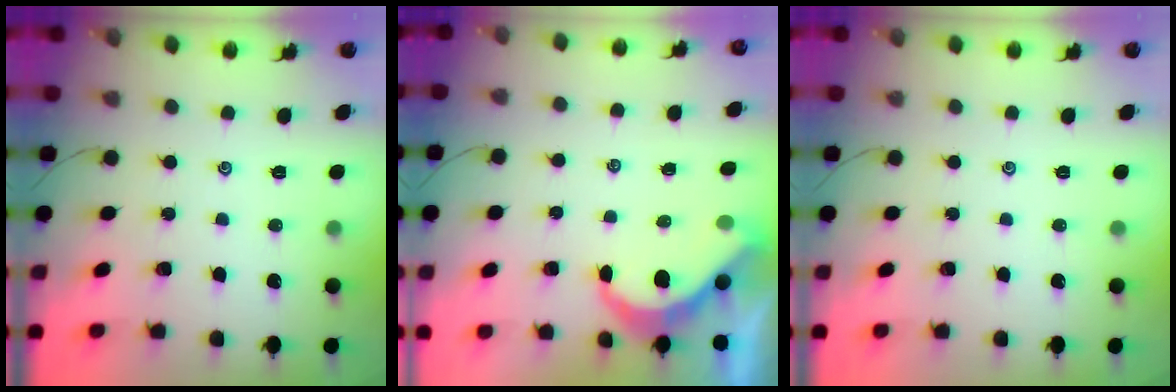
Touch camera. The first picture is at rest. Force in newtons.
{"total": 6.2, "press": 6.2, "slide": 0.2}
{"total": 0.0}